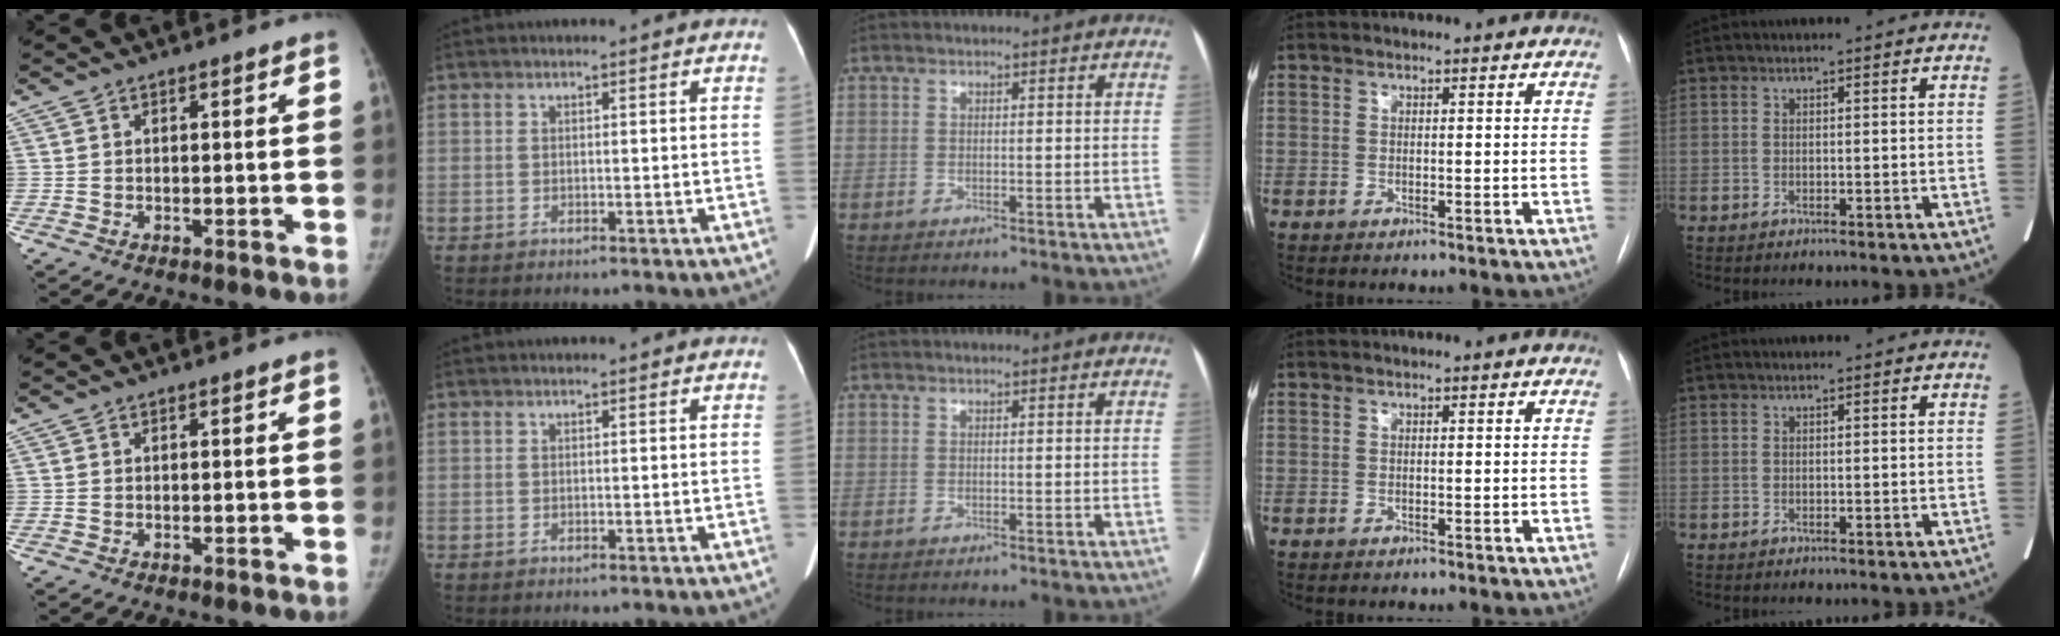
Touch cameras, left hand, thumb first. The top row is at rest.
{}